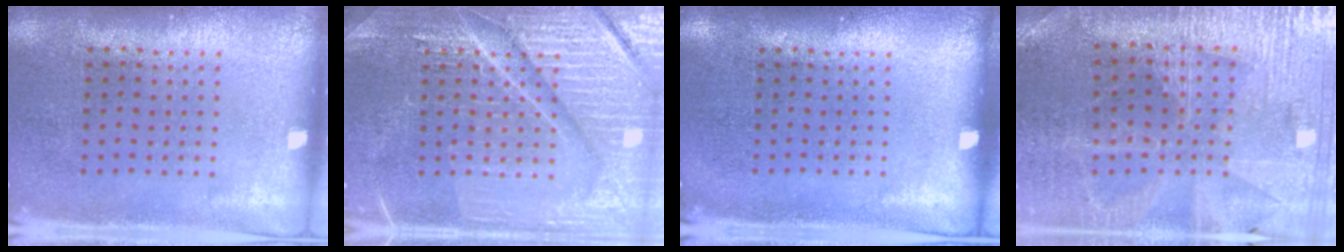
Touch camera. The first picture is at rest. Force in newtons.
{"total": 7.6, "press": 7.5, "slide": 1.0}
{"total": 0.0}
{"total": 2.3, "press": 2.3, "slide": 0.5}